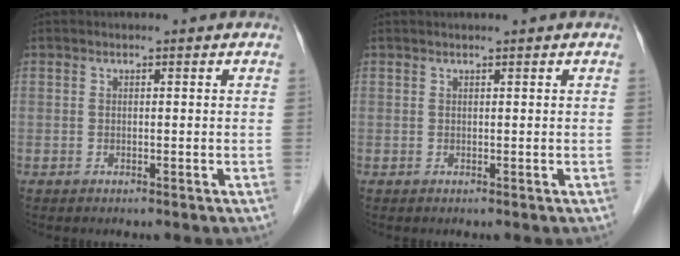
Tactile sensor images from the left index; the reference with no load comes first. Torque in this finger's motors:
{"motor_torque": [-0.15, -0.05, 0.03, 0.01]}